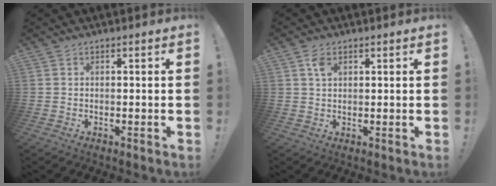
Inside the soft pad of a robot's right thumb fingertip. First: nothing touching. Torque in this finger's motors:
{"motor_torque": [0.17, 0.13, 0.10, -0.09, 0.00]}